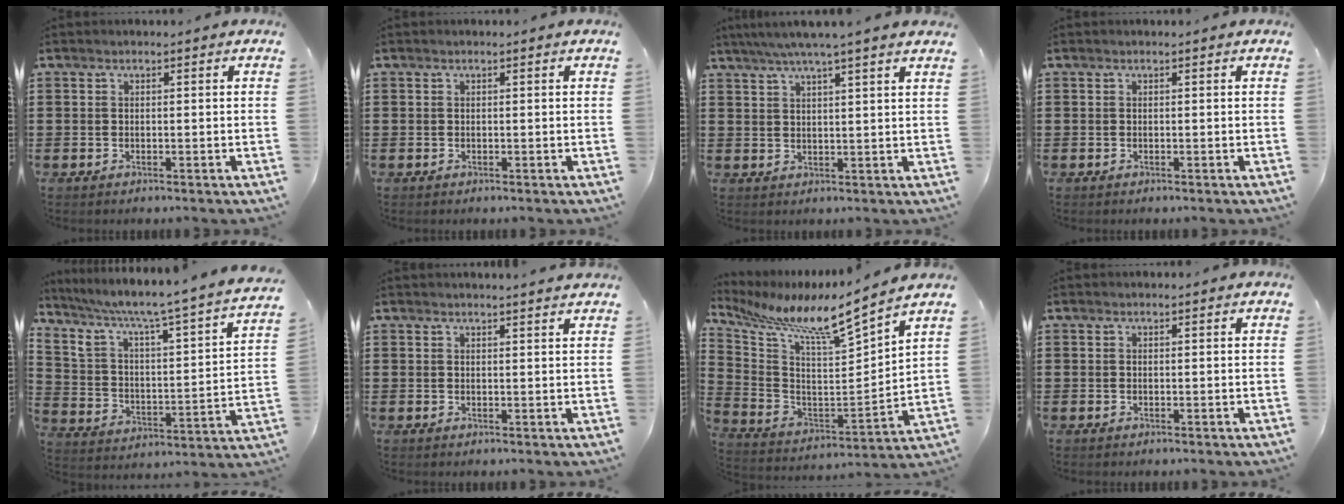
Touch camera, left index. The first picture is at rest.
{"total": 0.0}
{"total": 4.2, "force": [3.4, -0.7, 2.3], "torque": [-0.053, -0.007, 0.060]}
{"total": 0.0}
{"total": 3.6, "force": [2.6, 0.0, 2.4], "torque": [-0.063, -0.037, 0.029]}
{"total": 1.5, "force": [1.4, -0.2, 0.3], "torque": [-0.007, -0.002, 0.028]}
{"total": 8.0, "force": [7.0, -0.4, 3.8], "torque": [-0.111, -0.064, 0.105]}
{"total": 0.0}